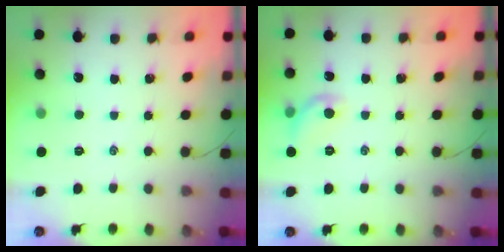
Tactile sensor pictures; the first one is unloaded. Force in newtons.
{"total": 6.9, "press": 6.8, "slide": 1.3}